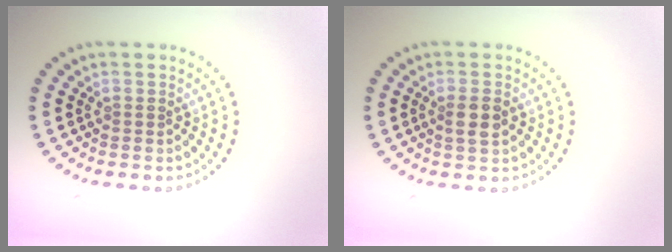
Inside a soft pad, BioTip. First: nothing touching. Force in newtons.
{"total": 2.0, "press": 1.9, "slide": 0.5}